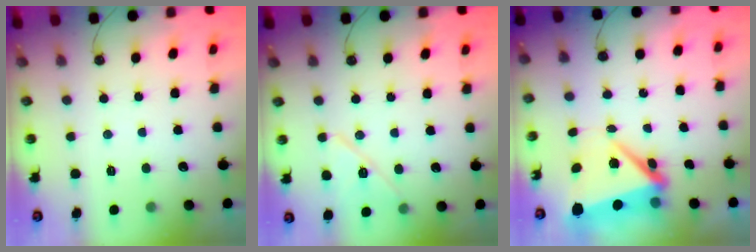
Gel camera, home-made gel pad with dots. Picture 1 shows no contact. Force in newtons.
{"total": 10.0, "press": 10.0, "slide": 0.7}
{"total": 7.9, "press": 7.9, "slide": 0.7}